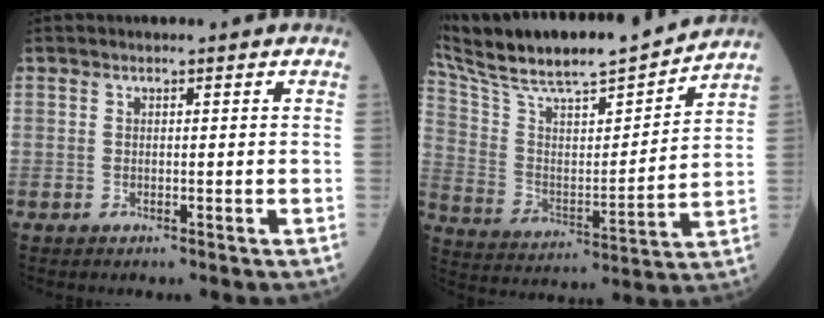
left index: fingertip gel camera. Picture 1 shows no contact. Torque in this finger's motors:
{"motor_torque": [0.60, -1.42, 0.55, 0.14]}